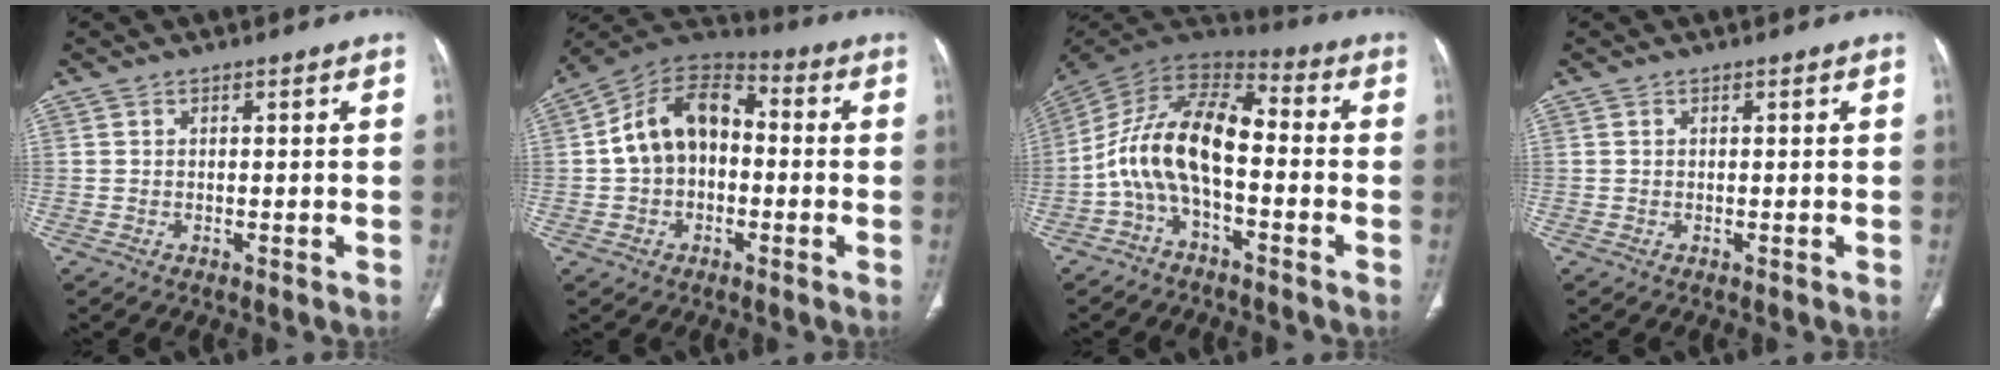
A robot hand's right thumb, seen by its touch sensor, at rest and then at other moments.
{"total": 13.8, "force": [-0.1, 9.9, 9.7], "torque": [-0.144, 0.041, -0.016]}
{"total": 15.1, "force": [-2.9, 7.7, 12.7], "torque": [-0.227, 0.067, -0.066]}
{"total": 0.0}